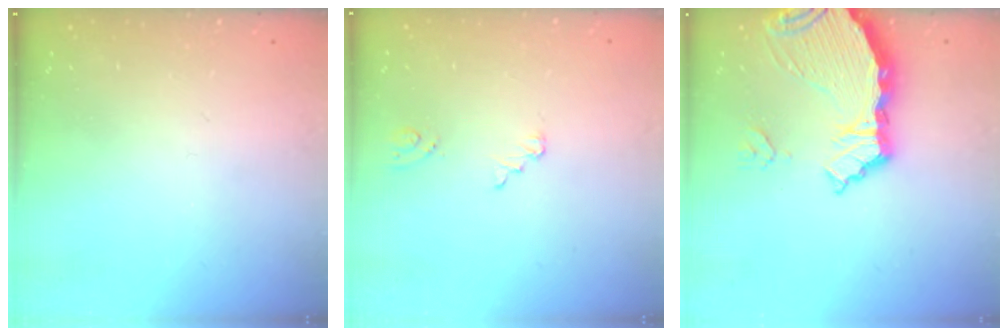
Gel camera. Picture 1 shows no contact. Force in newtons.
{"total": 2.6, "press": 2.6, "slide": 0.3}
{"total": 9.4, "press": 8.7, "slide": 3.7}